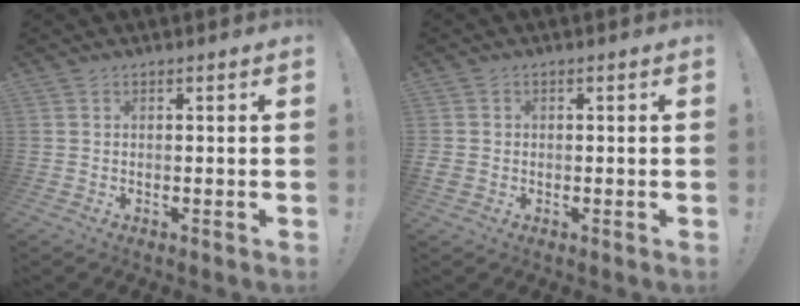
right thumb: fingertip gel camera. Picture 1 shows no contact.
{"total": 1.9, "force": [-0.3, 1.8, 0.8], "torque": [-0.013, 0.003, -0.002]}